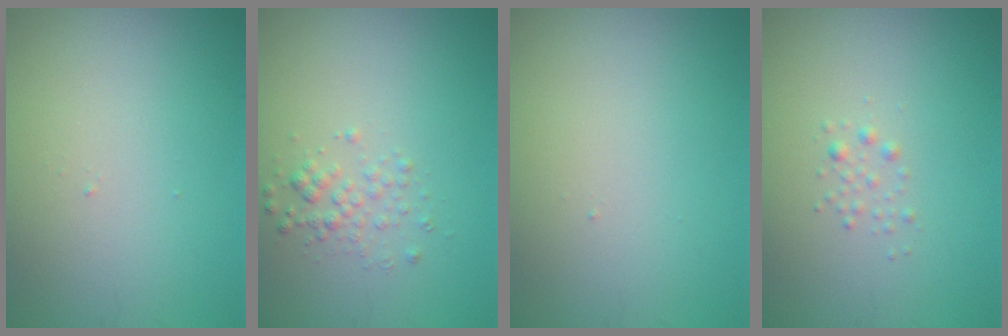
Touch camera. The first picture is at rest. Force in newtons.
{"total": 1.5, "press": 1.5, "slide": 0.1}
{"total": 0.0}
{"total": 0.8, "press": 0.8, "slide": 0.1}